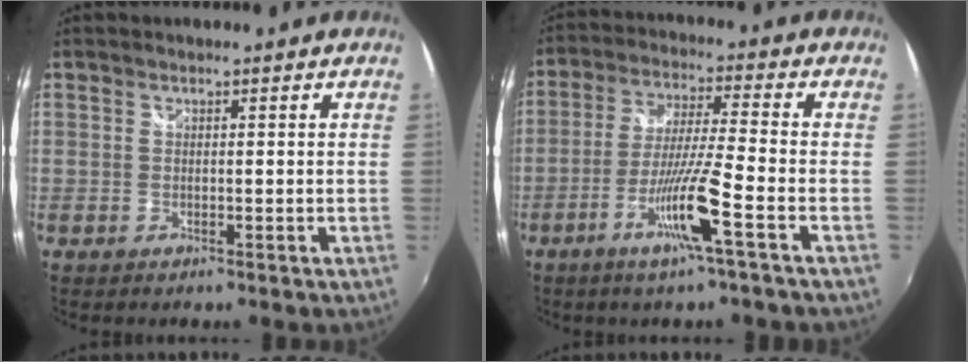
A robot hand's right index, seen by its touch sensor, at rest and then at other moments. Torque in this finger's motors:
{"motor_torque": [1.19, 0.95, 0.57, 0.11]}